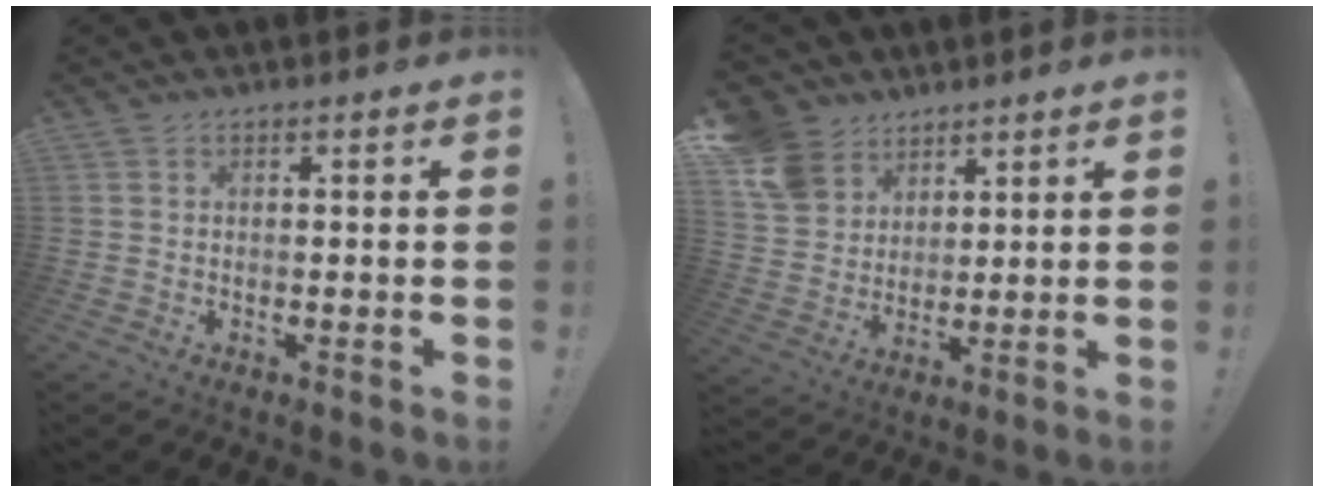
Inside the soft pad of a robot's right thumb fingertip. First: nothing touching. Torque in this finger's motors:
{"motor_torque": [-0.24, 2.28, 0.35, 0.30, 0.46]}